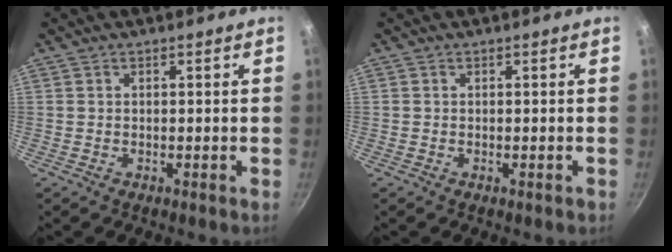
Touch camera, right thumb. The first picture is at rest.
{"total": 0.5, "force": [-0.3, 0.1, 0.4], "torque": [-0.004, 0.001, -0.004]}